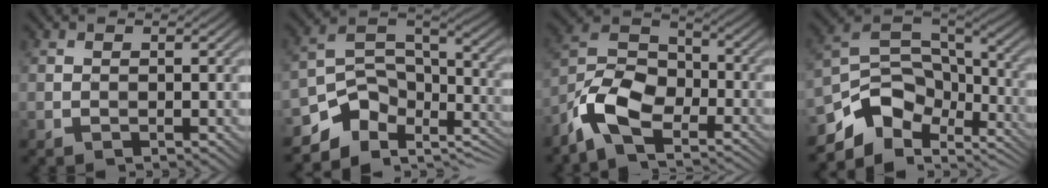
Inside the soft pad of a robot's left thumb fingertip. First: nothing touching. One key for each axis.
{"total": 9.8, "fx": -6.9, "fy": 5.2, "fz": 4.7, "tx": -0.088, "ty": -0.007, "tz": -0.126}
{"total": 9.6, "fx": -6.6, "fy": 4.4, "fz": 5.5, "tx": -0.113, "ty": 0.000, "tz": -0.143}
{"total": 12.0, "fx": -7.3, "fy": 6.8, "fz": 6.6, "tx": -0.149, "ty": -0.011, "tz": -0.126}